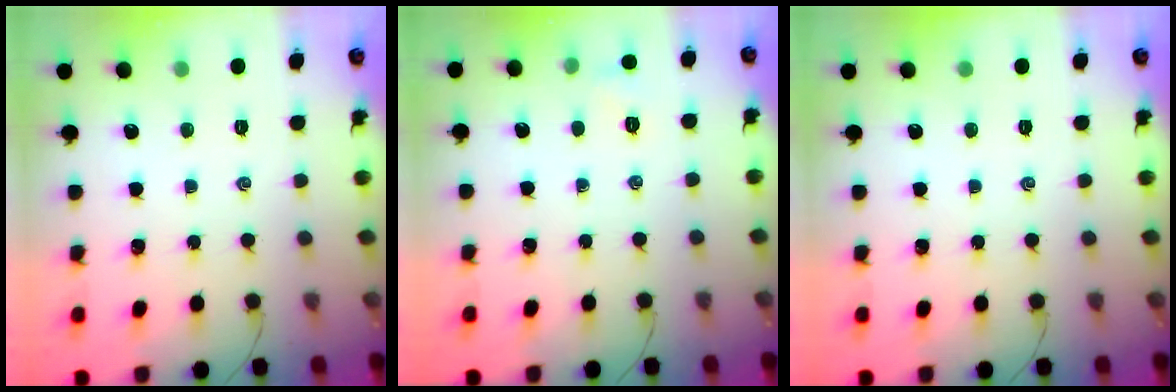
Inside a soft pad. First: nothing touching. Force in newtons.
{"total": 3.2, "press": 3.1, "slide": 0.9}
{"total": 0.0}